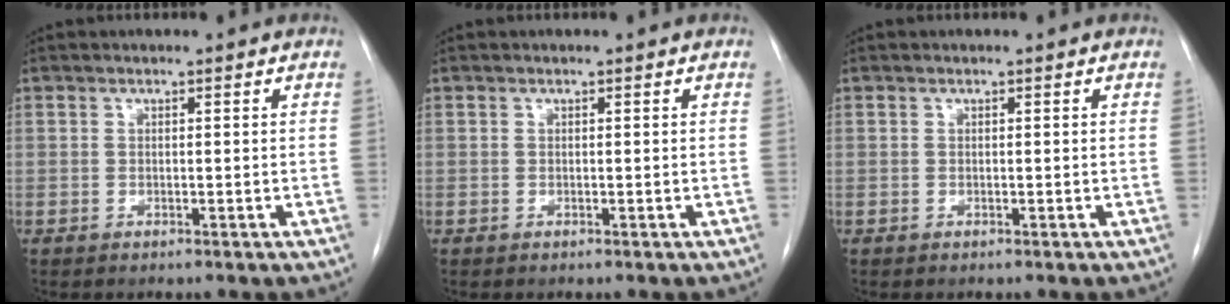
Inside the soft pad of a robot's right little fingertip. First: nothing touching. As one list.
[{"total": 0.0}, {"total": 0.0}]